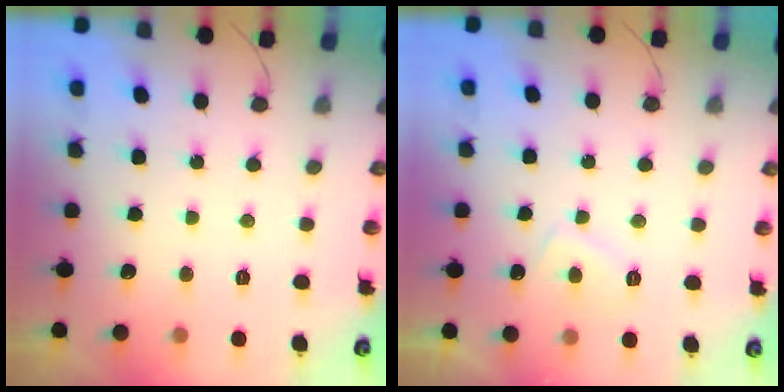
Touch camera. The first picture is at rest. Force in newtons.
{"total": 3.1, "press": 3.0, "slide": 0.8}